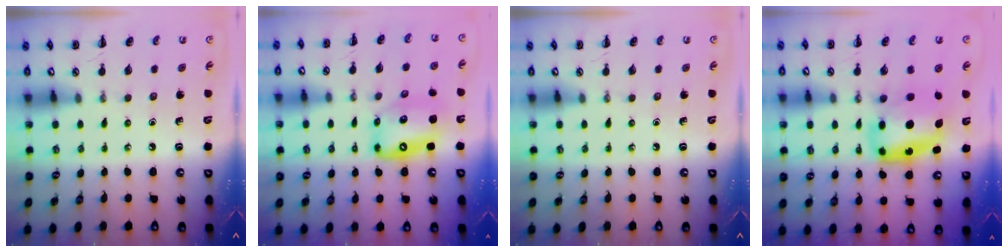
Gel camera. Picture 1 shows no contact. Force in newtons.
{"total": 12.4, "press": 12.0, "slide": 3.2}
{"total": 0.0}
{"total": 9.8, "press": 9.5, "slide": 2.5}